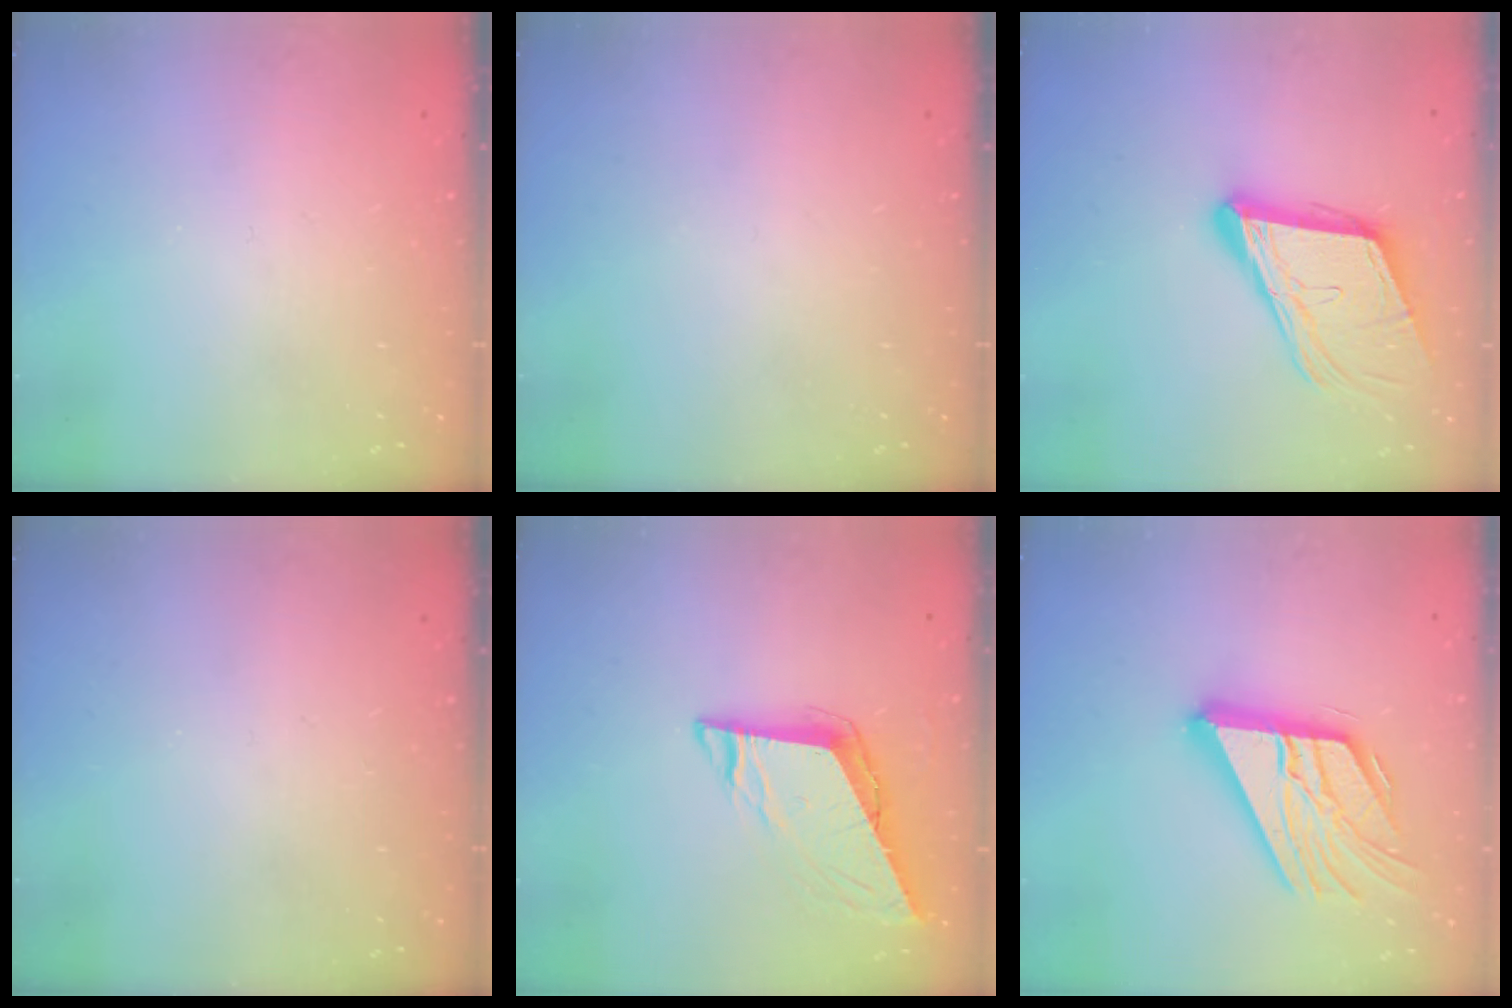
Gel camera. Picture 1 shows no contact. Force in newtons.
{"total": 0.0}
{"total": 16.0, "press": 15.6, "slide": 3.7}
{"total": 0.0}
{"total": 8.0, "press": 8.0, "slide": 0.8}
{"total": 21.7, "press": 21.6, "slide": 1.9}